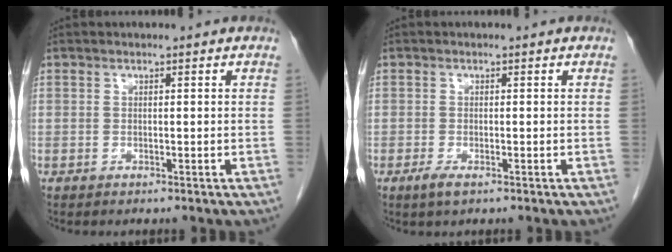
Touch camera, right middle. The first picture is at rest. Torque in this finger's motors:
{"motor_torque": [0.62, -0.19, 0.18, 0.03]}